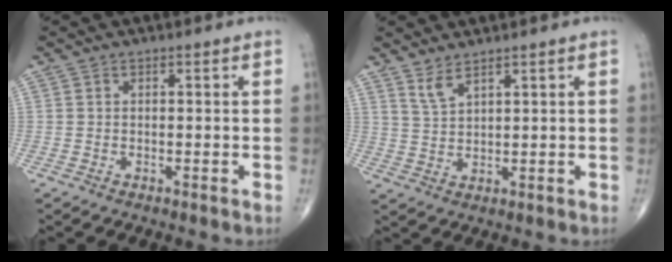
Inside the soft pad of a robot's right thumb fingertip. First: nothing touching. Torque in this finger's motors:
{"motor_torque": [-0.62, 0.58, -0.27, 0.28, 0.10]}